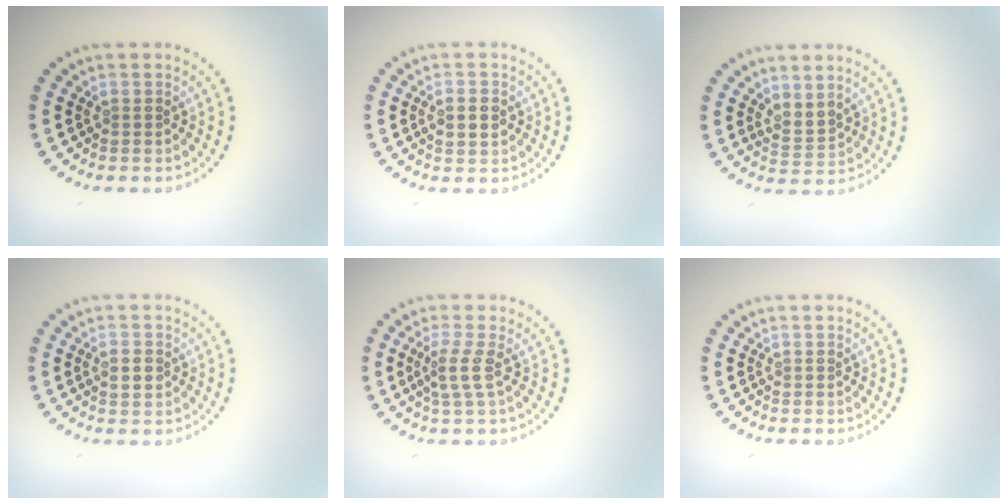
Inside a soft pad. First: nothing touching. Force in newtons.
{"total": 2.1, "press": 2.1, "slide": 0.1}
{"total": 2.0, "press": 1.5, "slide": 1.3}
{"total": 1.8, "press": 1.8, "slide": 0.1}
{"total": 2.1, "press": 1.6, "slide": 1.4}
{"total": 0.0}